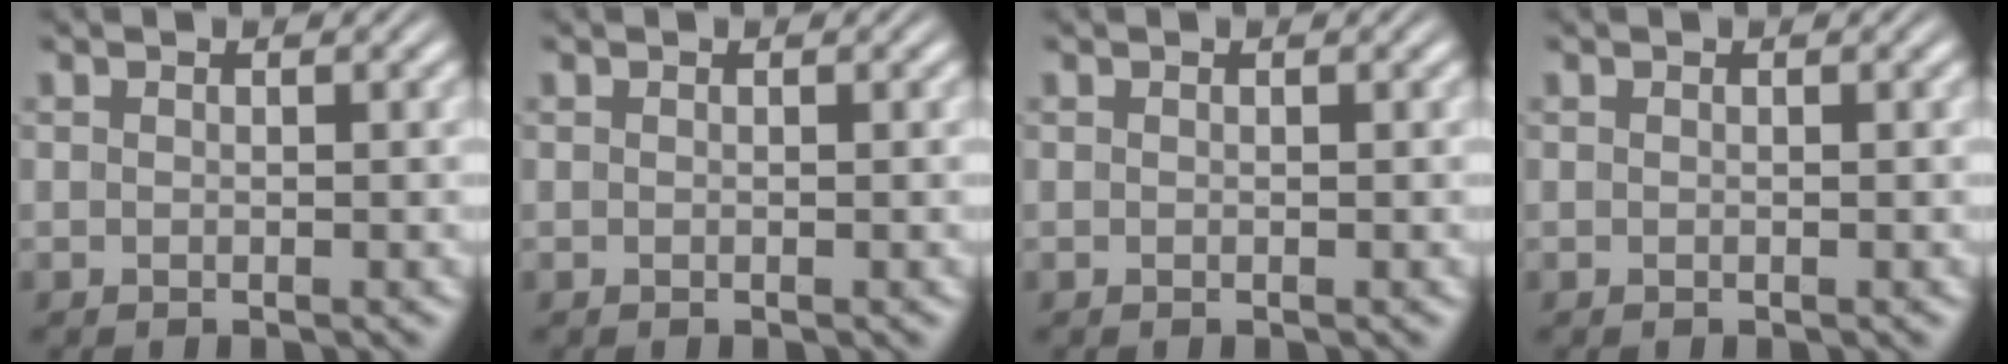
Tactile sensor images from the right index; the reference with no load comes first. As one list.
[{"total": 0.0}, {"total": 0.0}, {"total": 0.0}]